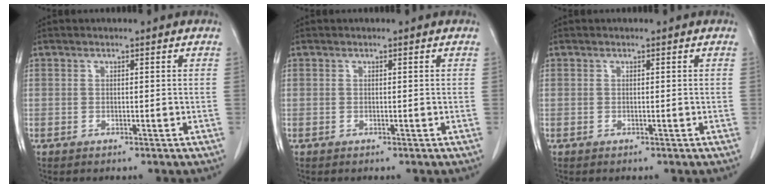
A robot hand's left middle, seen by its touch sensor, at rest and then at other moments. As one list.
[{"total": 0.0}, {"total": 0.0}]